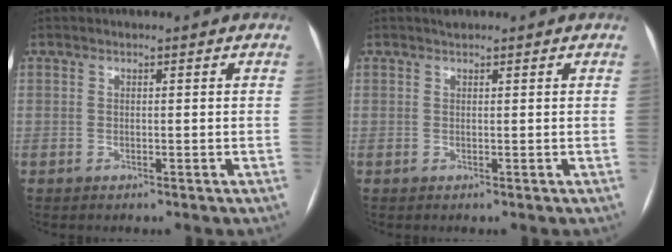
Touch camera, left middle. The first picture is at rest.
{"total": 0.7, "force": [0.7, 0.2, 0.3], "torque": [-0.011, 0.007, 0.013]}